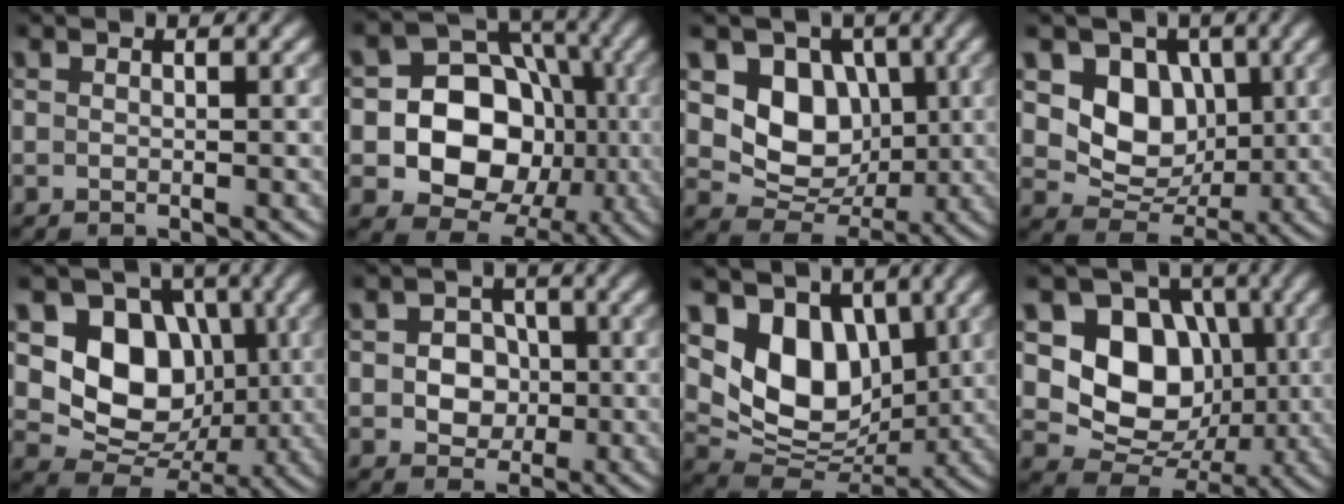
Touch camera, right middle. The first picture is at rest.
{"total": 12.9, "force": [-1.9, 10.9, 6.6], "torque": [-0.085, 0.000, -0.063]}
{"total": 6.9, "force": [1.4, 5.5, 3.9], "torque": [-0.060, -0.010, 0.017]}
{"total": 6.4, "force": [1.5, 5.1, 3.6], "torque": [-0.056, -0.009, 0.017]}
{"total": 8.9, "force": [1.4, 7.2, 5.0], "torque": [-0.084, -0.015, 0.018]}
{"total": 3.8, "force": [-0.2, 3.3, 1.9], "torque": [-0.014, 0.004, -0.022]}
{"total": 8.1, "force": [2.5, 5.9, 5.0], "torque": [-0.090, -0.024, 0.041]}
{"total": 9.1, "force": [1.1, 7.5, 5.1], "torque": [-0.086, -0.013, 0.008]}